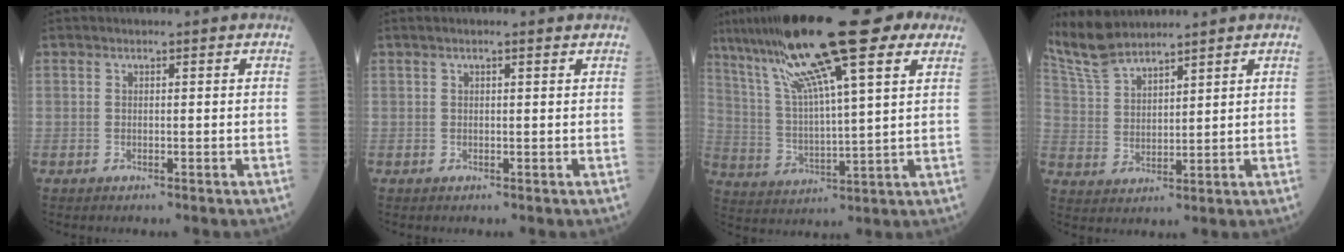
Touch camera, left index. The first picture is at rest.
{"total": 1.7, "force": [1.3, 0.0, 1.1], "torque": [-0.019, 0.017, 0.018]}
{"total": 21.6, "force": [13.6, 2.6, 16.5], "torque": [-0.286, 0.035, 0.225]}
{"total": 7.4, "force": [7.1, 1.0, 1.8], "torque": [-0.062, 0.014, 0.156]}